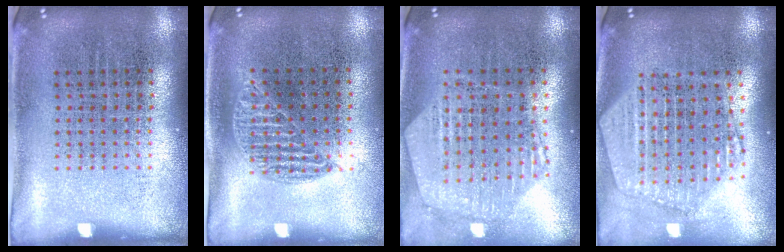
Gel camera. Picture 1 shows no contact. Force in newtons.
{"total": 0.8, "press": 0.8, "slide": 0.4}
{"total": 1.2, "press": 1.2, "slide": 0.1}
{"total": 2.4, "press": 2.1, "slide": 1.2}